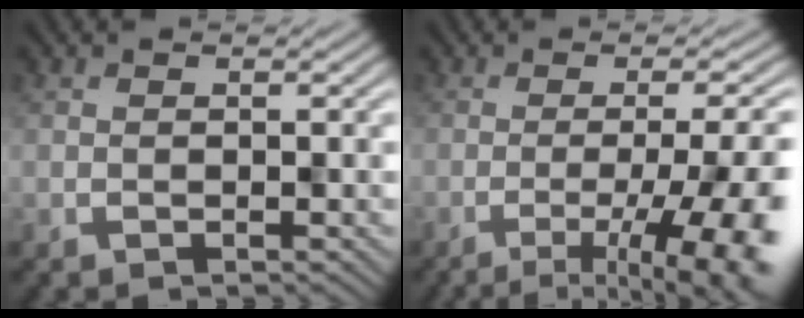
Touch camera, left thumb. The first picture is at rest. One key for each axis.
{"total": 12.0, "fx": -4.7, "fy": 3.3, "fz": 10.5, "tx": -0.123, "ty": -0.005, "tz": -0.060}